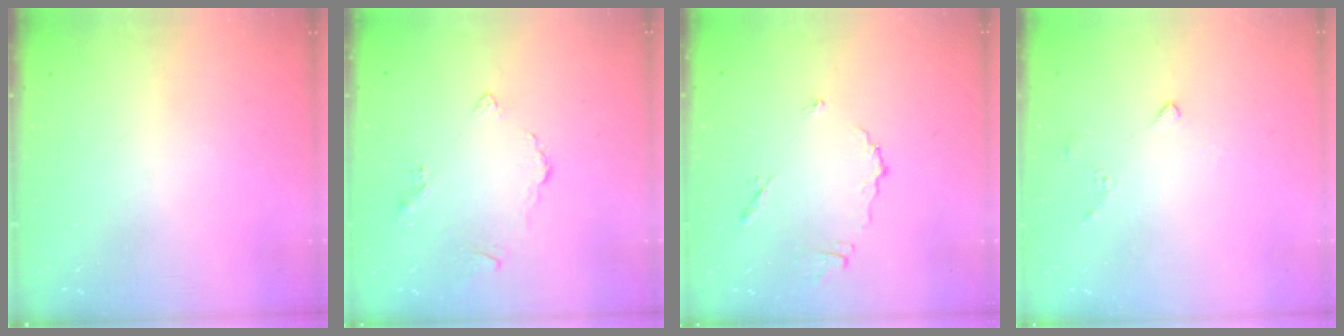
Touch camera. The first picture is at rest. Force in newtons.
{"total": 3.4, "press": 3.4, "slide": 0.6}
{"total": 6.4, "press": 6.3, "slide": 0.6}
{"total": 3.3, "press": 3.2, "slide": 0.8}